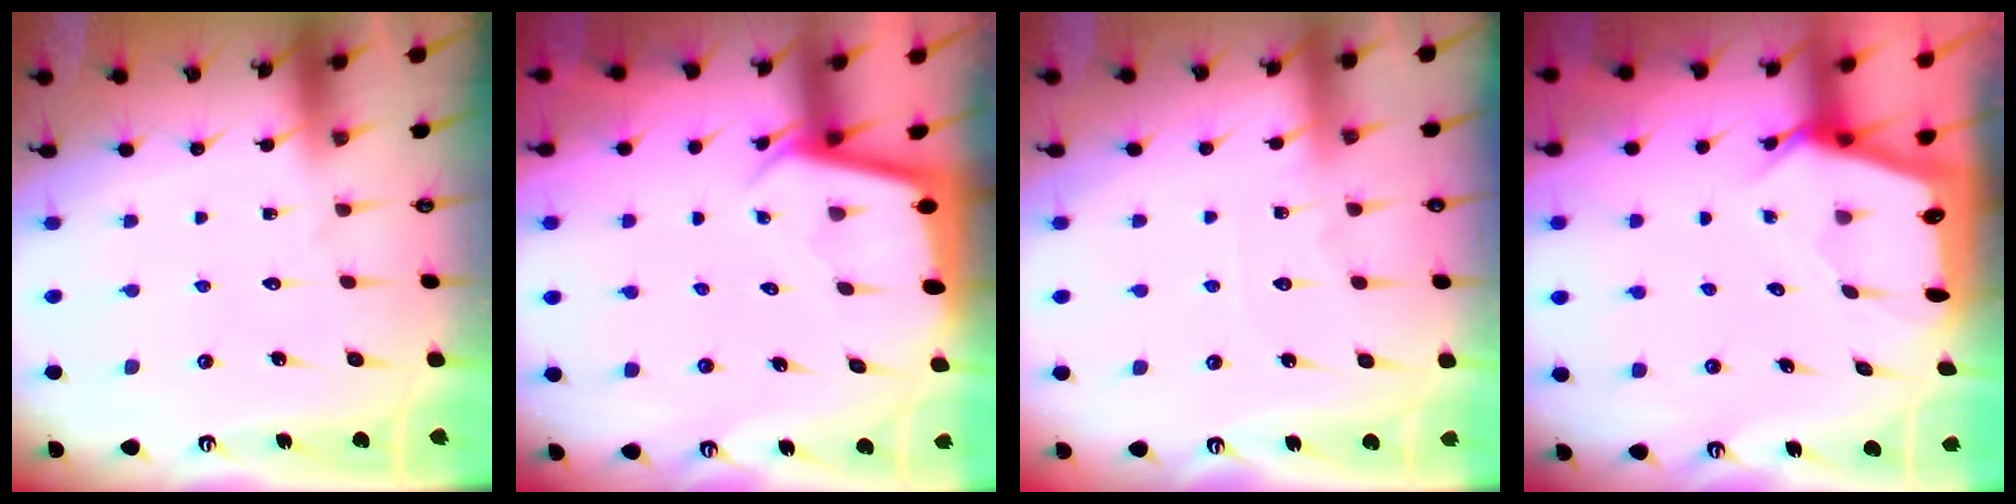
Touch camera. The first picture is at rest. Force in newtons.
{"total": 2.5, "press": 2.5, "slide": 0.1}
{"total": 4.0, "press": 3.9, "slide": 0.5}
{"total": 2.9, "press": 2.9, "slide": 0.2}